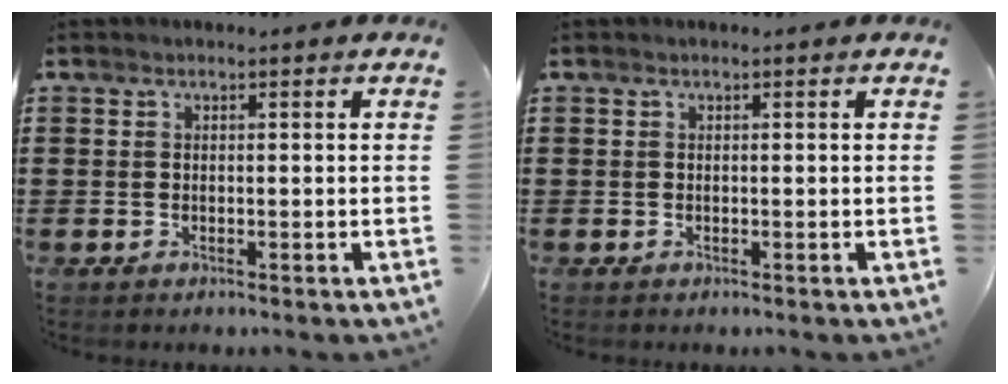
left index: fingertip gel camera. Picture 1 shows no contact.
{"total": 0.0}